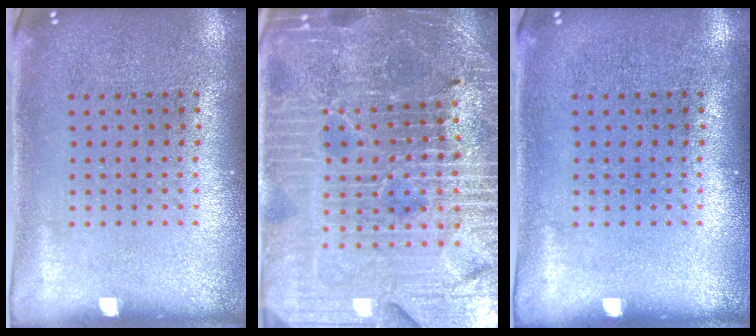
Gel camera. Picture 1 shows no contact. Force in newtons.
{"total": 5.5, "press": 5.1, "slide": 2.0}
{"total": 0.0}